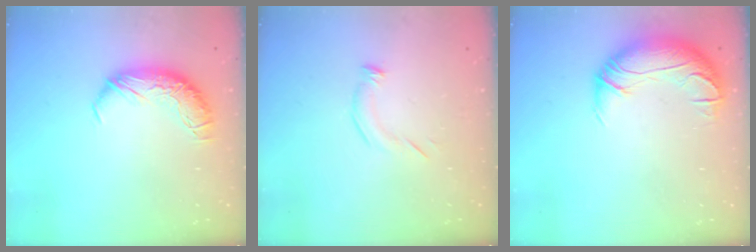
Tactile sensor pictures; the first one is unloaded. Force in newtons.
{"total": 4.7, "press": 4.6, "slide": 1.0}
{"total": 3.0, "press": 1.9, "slide": 2.3}